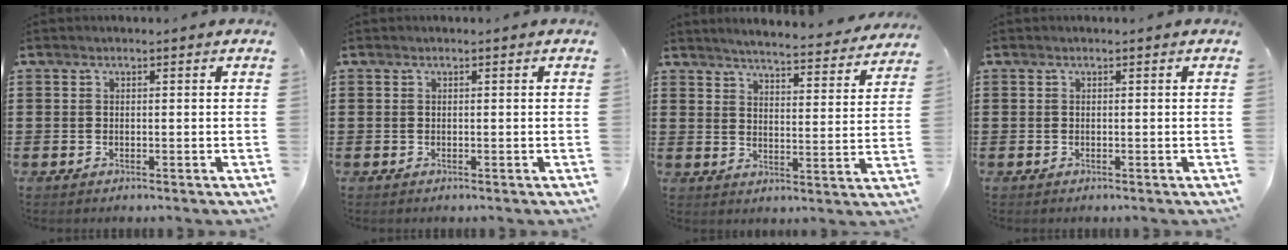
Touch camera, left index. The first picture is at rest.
{"total": 0.0}
{"total": 4.4, "force": [4.3, -0.6, 0.9], "torque": [-0.031, -0.041, 0.068]}
{"total": 0.0}